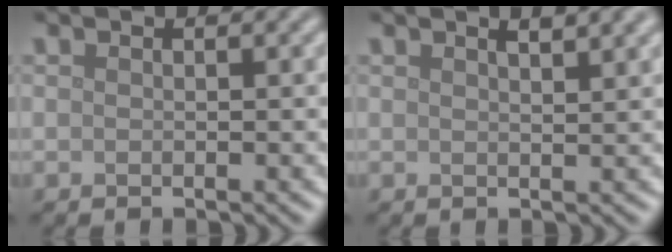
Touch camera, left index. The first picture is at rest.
{"total": 3.3, "force": [2.1, 1.1, 2.3], "torque": [-0.012, 0.016, 0.013]}